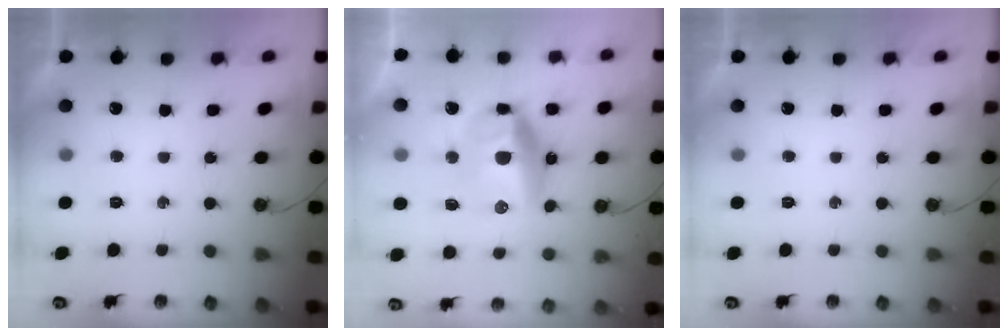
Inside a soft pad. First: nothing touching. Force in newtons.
{"total": 15.2, "press": 15.1, "slide": 1.6}
{"total": 0.0}